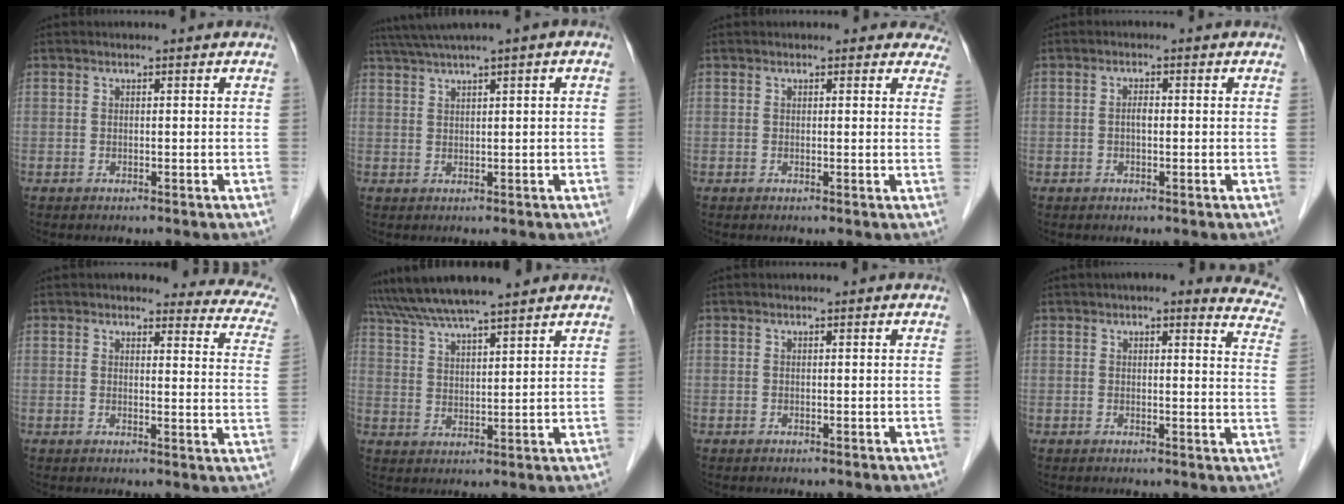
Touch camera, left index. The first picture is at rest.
{"total": 4.8, "force": [3.0, -0.5, 3.7], "torque": [-0.078, 0.022, 0.058]}
{"total": 3.7, "force": [3.4, 1.6, 0.1], "torque": [0.028, -0.013, 0.011]}
{"total": 1.4, "force": [-0.5, 0.5, 1.2], "torque": [-0.023, -0.005, -0.008]}
{"total": 12.9, "force": [11.6, 3.5, 4.4], "torque": [-0.008, -0.039, 0.089]}
{"total": 12.6, "force": [11.0, 0.9, 6.1], "torque": [-0.108, 0.032, 0.178]}
{"total": 0.0}
{"total": 12.2, "force": [10.5, 2.5, 5.5], "torque": [-0.033, -0.018, 0.085]}